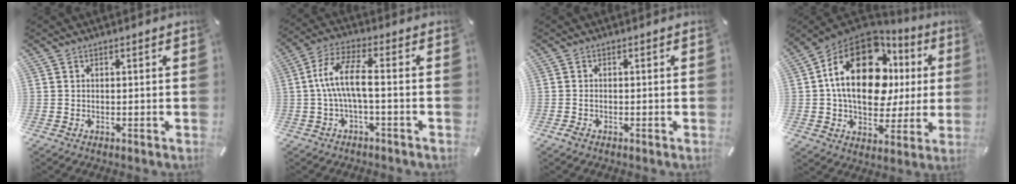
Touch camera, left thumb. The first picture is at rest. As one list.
[{"total": 10.2, "force": [-0.7, 2.9, 9.8], "torque": [-0.197, 0.002, -0.016]}, {"total": 1.0, "force": [-0.6, 0.5, 0.6], "torque": [-0.012, -0.002, -0.012]}, {"total": 22.9, "force": [5.7, 14.8, 16.6], "torque": [-0.292, -0.021, 0.093]}]